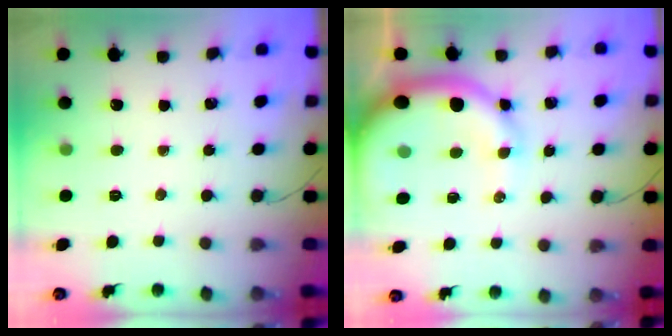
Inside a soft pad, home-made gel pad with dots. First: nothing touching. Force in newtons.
{"total": 12.1, "press": 11.6, "slide": 3.1}